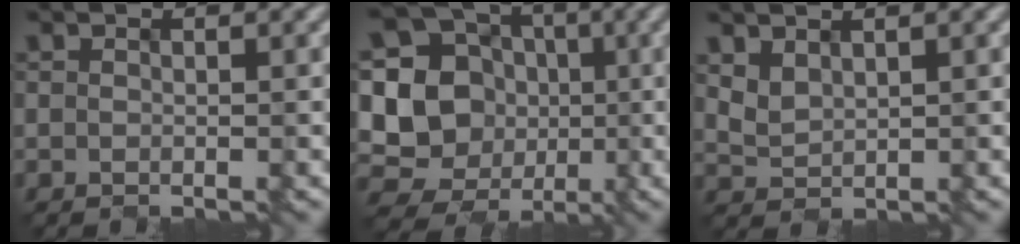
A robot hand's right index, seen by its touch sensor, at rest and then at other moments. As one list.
[{"total": 15.8, "force": [-0.6, 14.8, 5.4], "torque": [-0.142, 0.029, -0.029]}, {"total": 1.6, "force": [1.0, 1.0, 0.8], "torque": [-0.022, -0.001, 0.026]}]